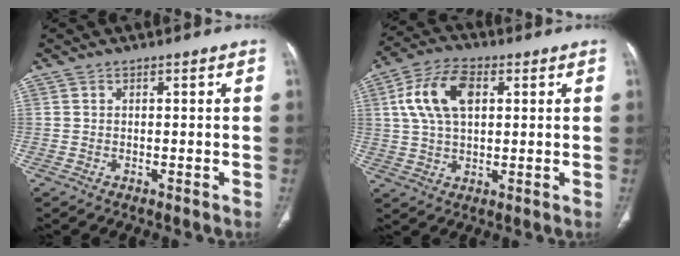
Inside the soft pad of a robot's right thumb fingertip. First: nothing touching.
{"total": 11.5, "force": [3.0, 6.6, 8.9], "torque": [-0.171, 0.011, 0.054]}